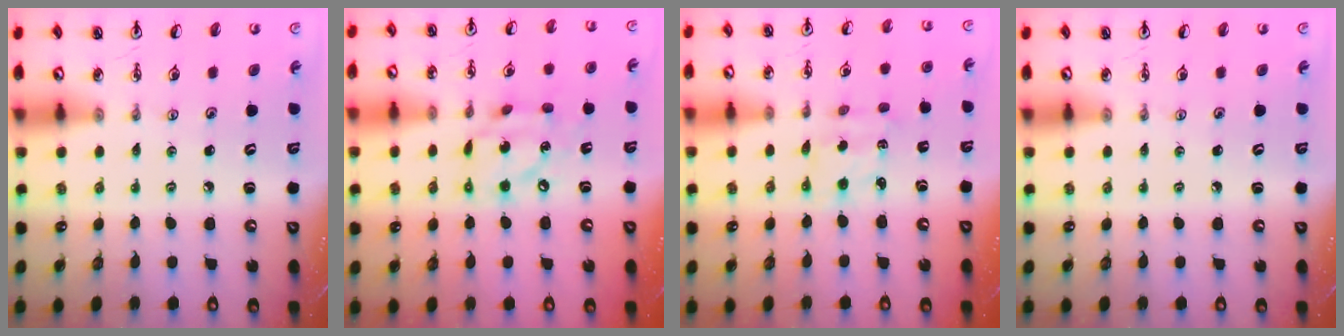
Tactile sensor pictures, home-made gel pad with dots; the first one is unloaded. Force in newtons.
{"total": 12.4, "press": 12.4, "slide": 0.9}
{"total": 2.0, "press": 1.9, "slide": 0.8}
{"total": 0.0}